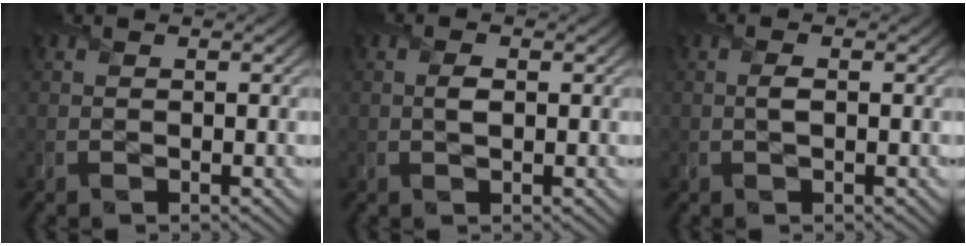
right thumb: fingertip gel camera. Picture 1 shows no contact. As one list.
[{"total": 1.4, "force": [0.1, 0.7, 1.2], "torque": [-0.026, 0.000, 0.002]}, {"total": 1.1, "force": [0.0, 0.4, 1.1], "torque": [-0.022, 0.001, 0.000]}]